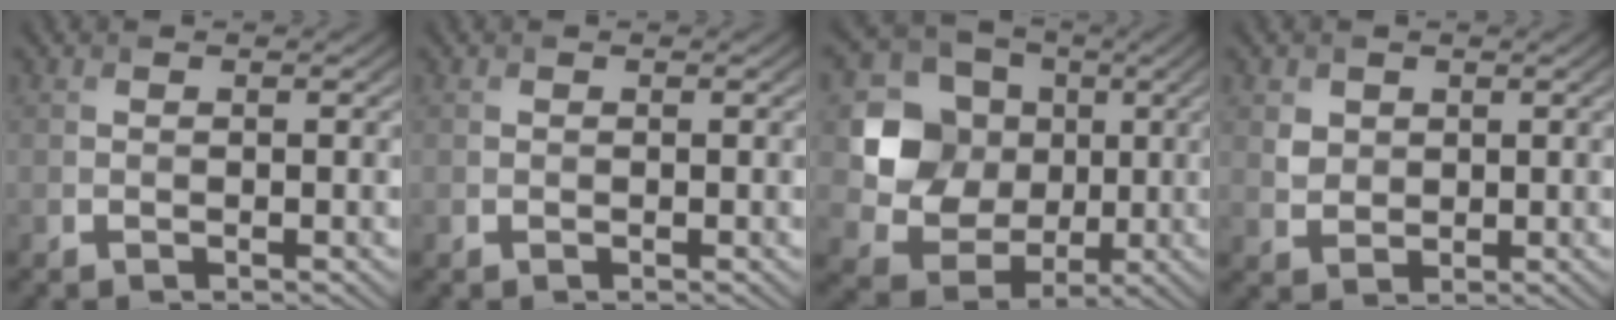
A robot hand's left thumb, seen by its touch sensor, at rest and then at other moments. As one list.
[{"total": 0.0}, {"total": 11.2, "force": [1.3, 9.8, 5.2], "torque": [-0.128, -0.007, 0.005]}, {"total": 2.6, "force": [1.2, 2.1, 0.8], "torque": [-0.031, -0.009, 0.027]}]